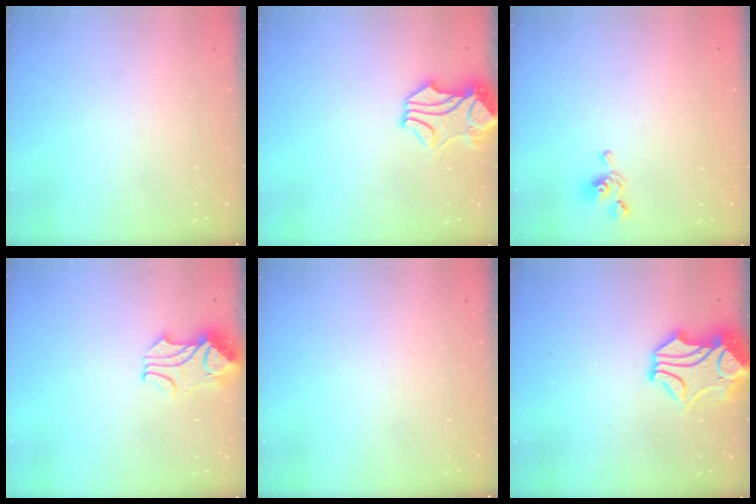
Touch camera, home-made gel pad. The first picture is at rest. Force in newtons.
{"total": 1.9, "press": 1.4, "slide": 1.2}
{"total": 3.4, "press": 3.3, "slide": 0.7}
{"total": 2.1, "press": 2.0, "slide": 0.9}
{"total": 0.0}
{"total": 2.4, "press": 2.1, "slide": 1.3}